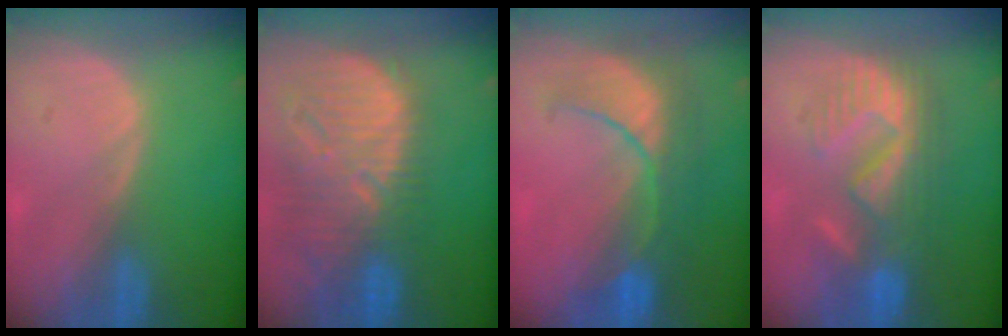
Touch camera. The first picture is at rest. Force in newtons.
{"total": 13.3, "press": 11.5, "slide": 6.7}
{"total": 8.1, "press": 8.1, "slide": 0.7}
{"total": 8.8, "press": 8.7, "slide": 1.4}